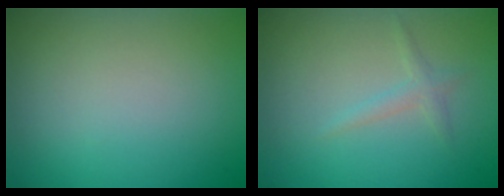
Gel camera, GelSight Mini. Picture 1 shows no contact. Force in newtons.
{"total": 1.1, "press": 1.1, "slide": 0.1}